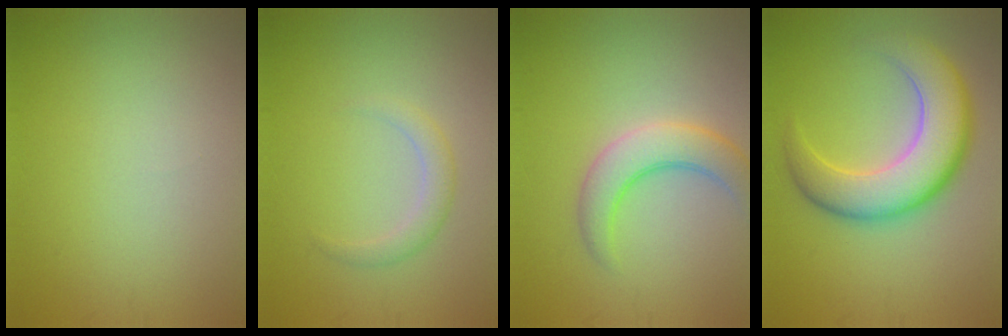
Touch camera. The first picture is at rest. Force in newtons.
{"total": 1.8, "press": 1.7, "slide": 0.1}
{"total": 4.3, "press": 4.3, "slide": 0.3}
{"total": 8.0, "press": 8.0, "slide": 0.6}